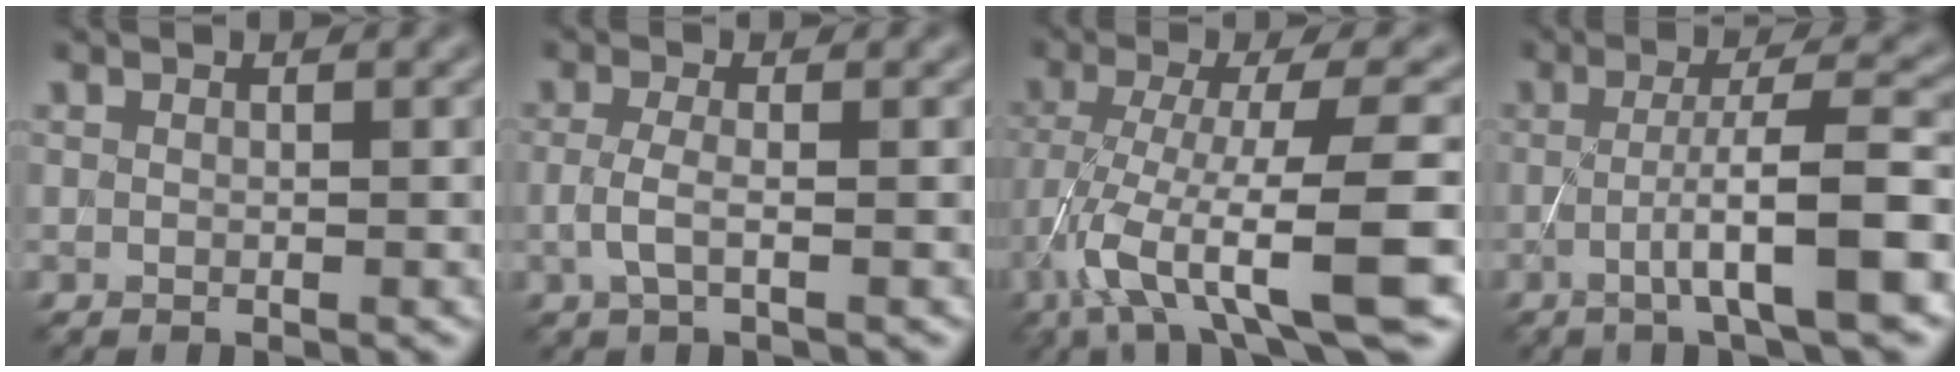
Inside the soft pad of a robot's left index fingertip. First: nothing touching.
{"total": 1.7, "force": [-0.4, 0.4, 1.6], "torque": [-0.042, -0.001, -0.009]}
{"total": 9.7, "force": [-4.7, 1.8, 8.2], "torque": [-0.153, -0.004, -0.076]}
{"total": 6.9, "force": [-1.9, 0.9, 6.6], "torque": [-0.102, 0.011, -0.038]}